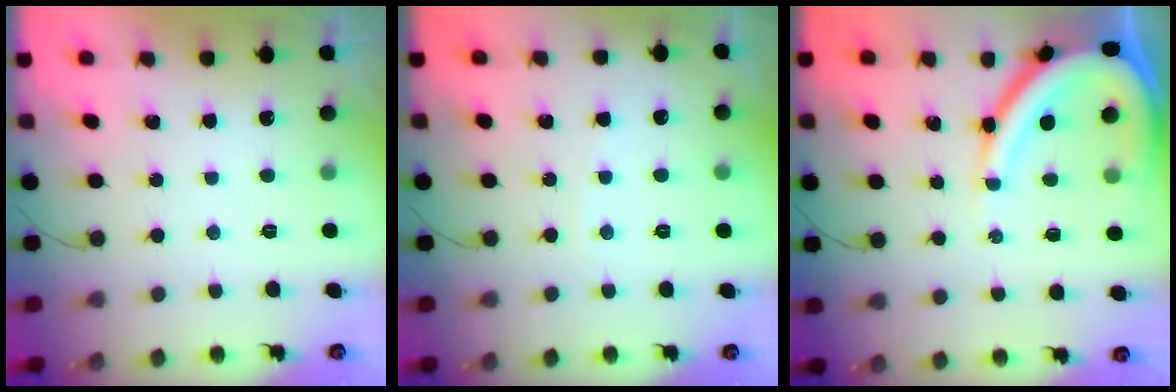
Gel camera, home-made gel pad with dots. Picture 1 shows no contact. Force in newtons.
{"total": 2.8, "press": 2.8, "slide": 0.3}
{"total": 13.6, "press": 13.5, "slide": 1.2}